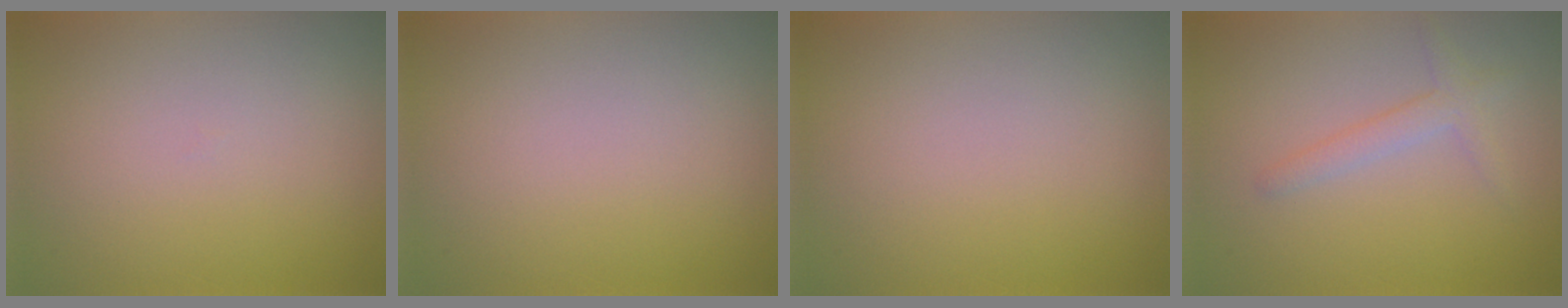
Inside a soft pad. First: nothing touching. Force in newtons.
{"total": 0.0}
{"total": 0.0}
{"total": 1.9, "press": 1.9, "slide": 0.1}